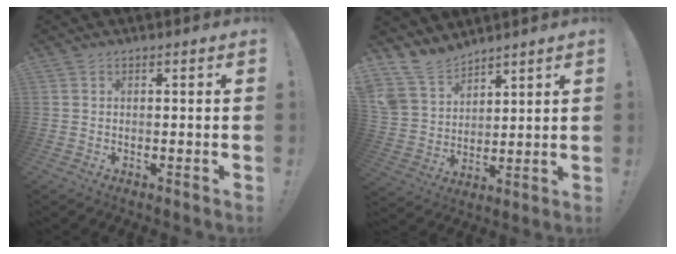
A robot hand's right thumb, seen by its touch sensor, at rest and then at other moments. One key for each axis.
{"total": 11.8, "fx": 9.9, "fy": 5.7, "fz": 3.0, "tx": -0.082, "ty": -0.064, "tz": 0.199}